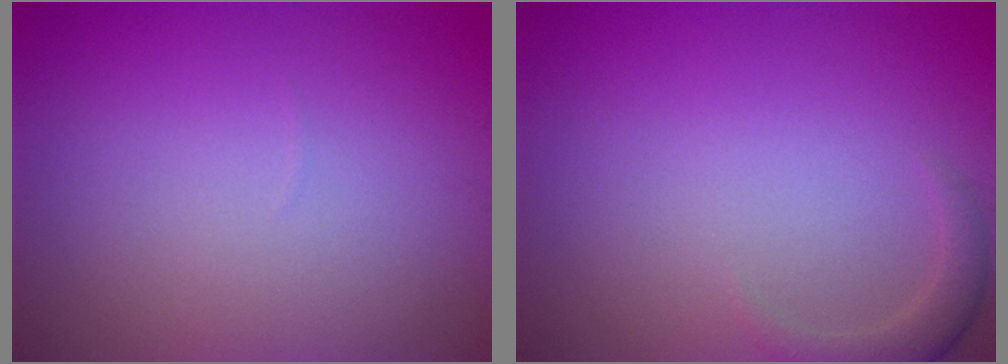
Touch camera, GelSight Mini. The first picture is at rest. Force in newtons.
{"total": 1.8, "press": 1.8, "slide": 0.3}